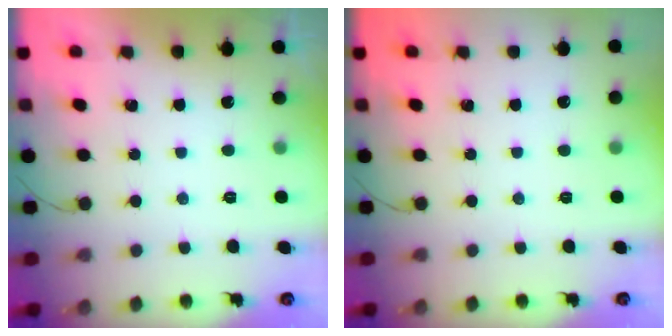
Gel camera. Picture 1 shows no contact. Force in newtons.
{"total": 0.0}